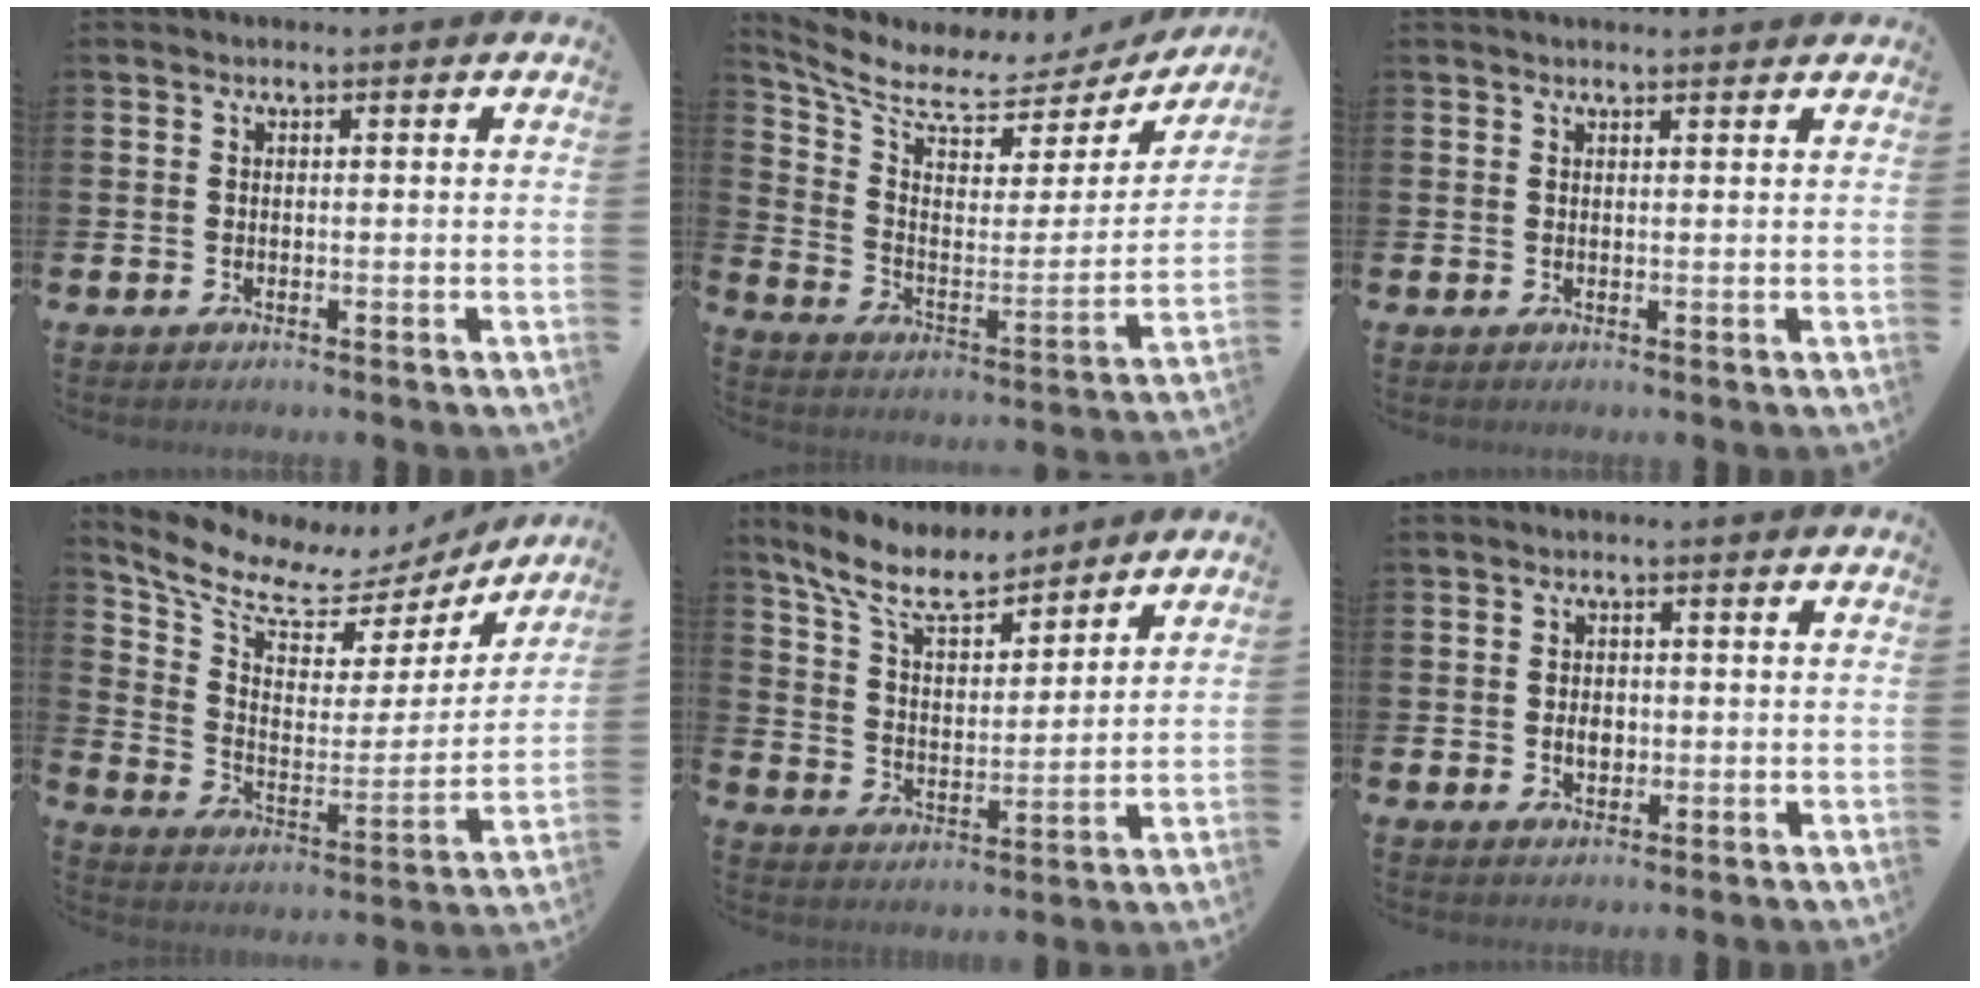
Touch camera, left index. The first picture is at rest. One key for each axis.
{"total": 7.3, "fx": 6.3, "fy": 2.8, "fz": 2.5, "tx": -0.091, "ty": -0.048, "tz": 0.104}
{"total": 1.0, "fx": 1.0, "fy": 0.0, "fz": 0.2, "tx": 0.008, "ty": -0.003, "tz": 0.016}
{"total": 9.0, "fx": 7.6, "fy": 3.9, "fz": 3.0, "tx": -0.100, "ty": -0.048, "tz": 0.129}
{"total": 9.3, "fx": 8.1, "fy": 2.7, "fz": 3.5, "tx": -0.107, "ty": -0.038, "tz": 0.148}
{"total": 2.5, "fx": -0.2, "fy": 1.8, "fz": 1.7, "tx": -0.018, "ty": -0.001, "tz": -0.009}